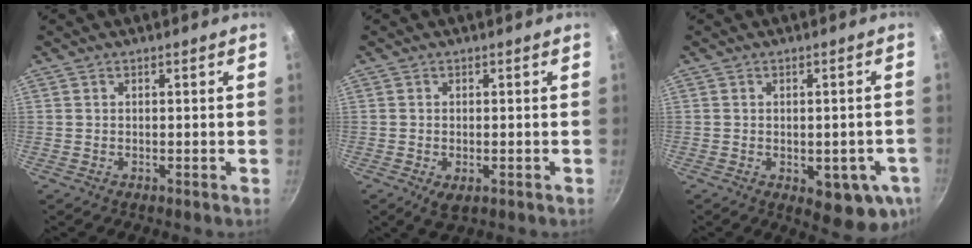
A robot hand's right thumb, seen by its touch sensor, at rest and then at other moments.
{"total": 3.2, "force": [-1.1, 1.7, 2.5], "torque": [-0.042, -0.011, -0.013]}
{"total": 10.3, "force": [-2.8, 4.8, 8.6], "torque": [-0.073, -0.003, -0.030]}